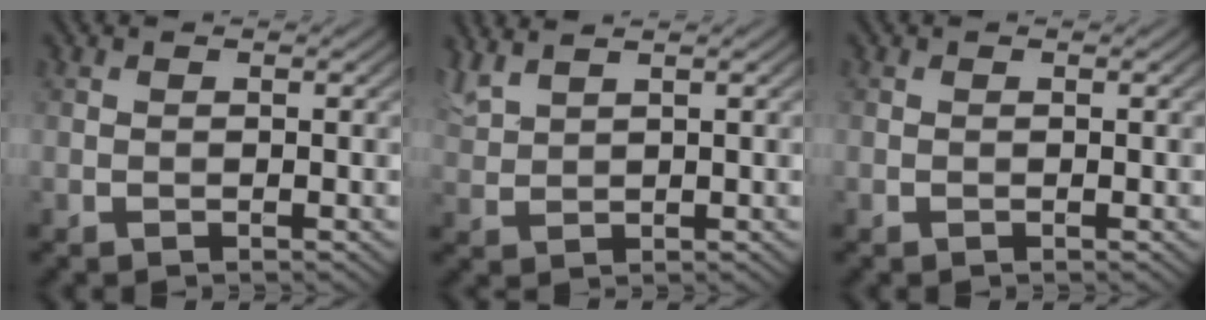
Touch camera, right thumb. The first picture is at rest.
{"total": 3.4, "force": [2.9, 0.5, 1.6], "torque": [-0.049, 0.014, 0.069]}
{"total": 0.0}